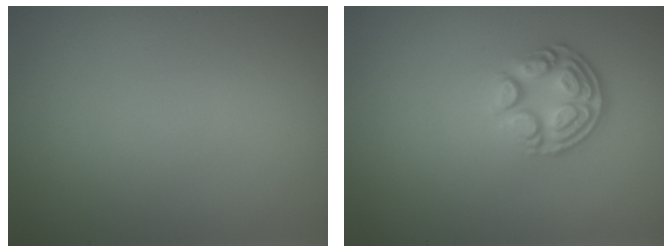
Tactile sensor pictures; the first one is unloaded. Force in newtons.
{"total": 3.7, "press": 2.7, "slide": 2.6}